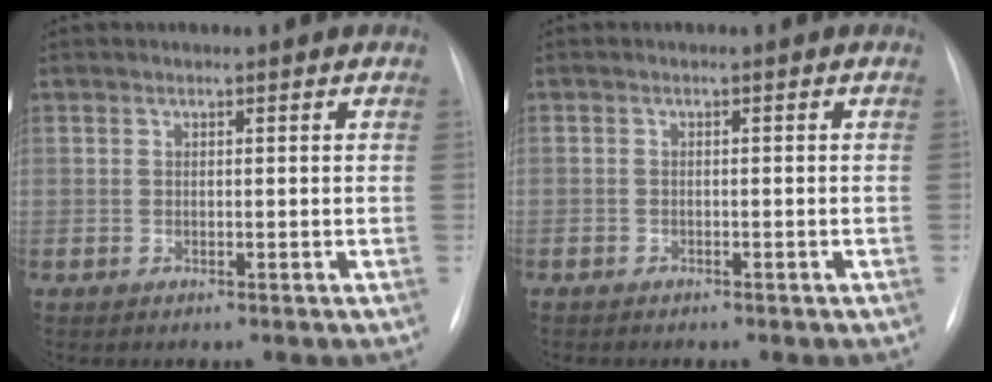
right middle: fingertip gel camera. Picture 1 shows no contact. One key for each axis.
{"total": 1.6, "fx": -1.2, "fy": 0.7, "fz": 0.7, "tx": -0.014, "ty": 0.000, "tz": -0.013}